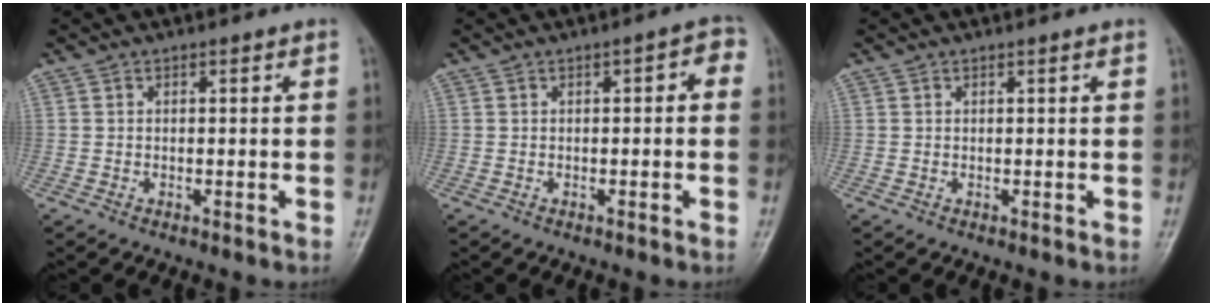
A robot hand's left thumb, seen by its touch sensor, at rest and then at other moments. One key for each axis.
{"total": 3.0, "fx": 0.1, "fy": 1.6, "fz": 2.5, "tx": -0.018, "ty": 0.017, "tz": -0.008}
{"total": 0.0}